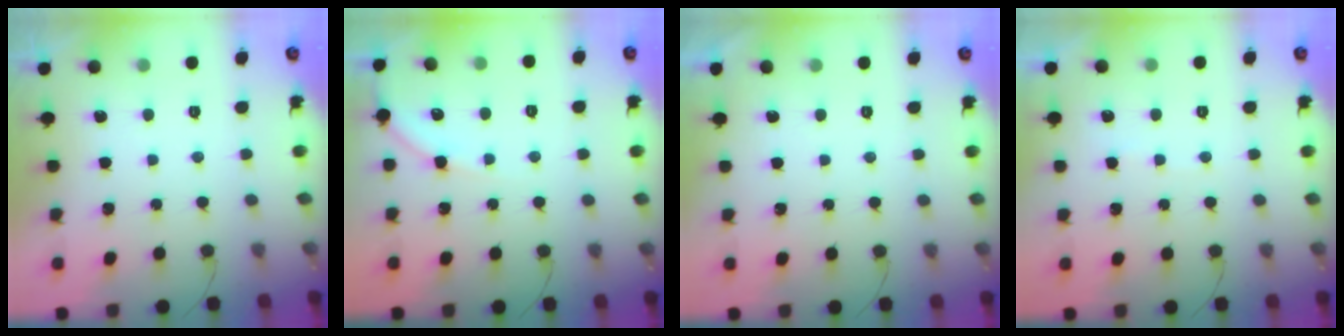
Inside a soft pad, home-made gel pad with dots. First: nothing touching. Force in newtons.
{"total": 6.6, "press": 6.5, "slide": 0.8}
{"total": 1.0, "press": 1.0, "slide": 0.1}
{"total": 3.1, "press": 3.1, "slide": 0.4}